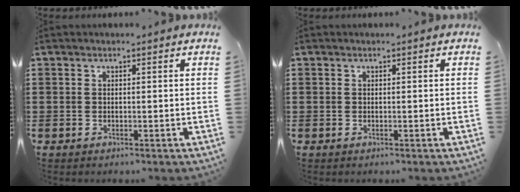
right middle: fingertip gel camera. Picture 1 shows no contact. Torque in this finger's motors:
{"motor_torque": [0.01, -0.22, 0.02, -0.01]}